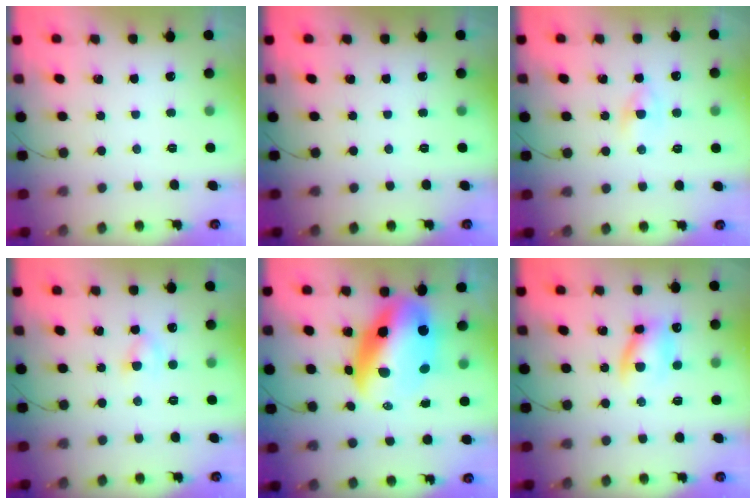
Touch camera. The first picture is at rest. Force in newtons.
{"total": 0.0}
{"total": 3.0, "press": 2.9, "slide": 1.0}
{"total": 2.9, "press": 2.6, "slide": 1.3}
{"total": 15.5, "press": 15.0, "slide": 4.0}
{"total": 9.6, "press": 9.4, "slide": 2.1}